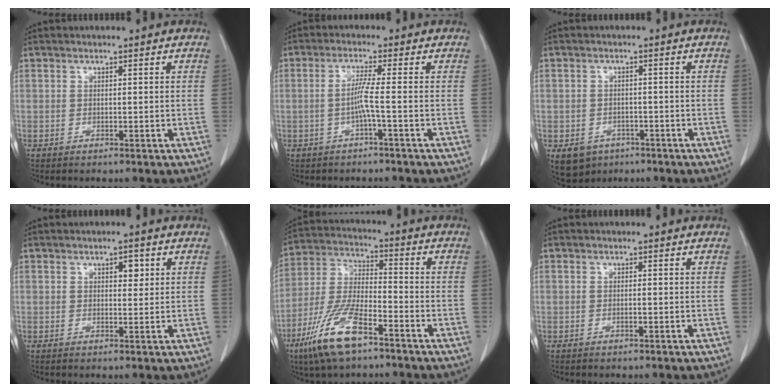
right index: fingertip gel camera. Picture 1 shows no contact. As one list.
[{"total": 3.3, "force": [-1.0, -0.8, 3.0], "torque": [-0.062, 0.002, -0.018]}, {"total": 5.3, "force": [-2.9, 4.3, 1.3], "torque": [-0.018, 0.005, -0.034]}, {"total": 2.2, "force": [0.9, 1.1, 1.7], "torque": [-0.023, -0.001, 0.012]}, {"total": 12.8, "force": [-7.8, 3.4, 9.6], "torque": [-0.209, -0.016, -0.146]}, {"total": 0.6, "force": [-0.3, 0.0, 0.6], "torque": [-0.014, 0.000, -0.003]}]